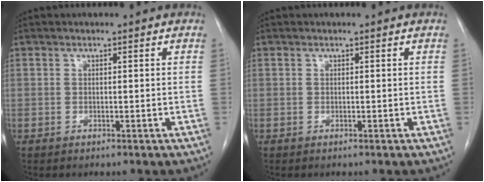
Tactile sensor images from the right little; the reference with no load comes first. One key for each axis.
{"total": 0.0}